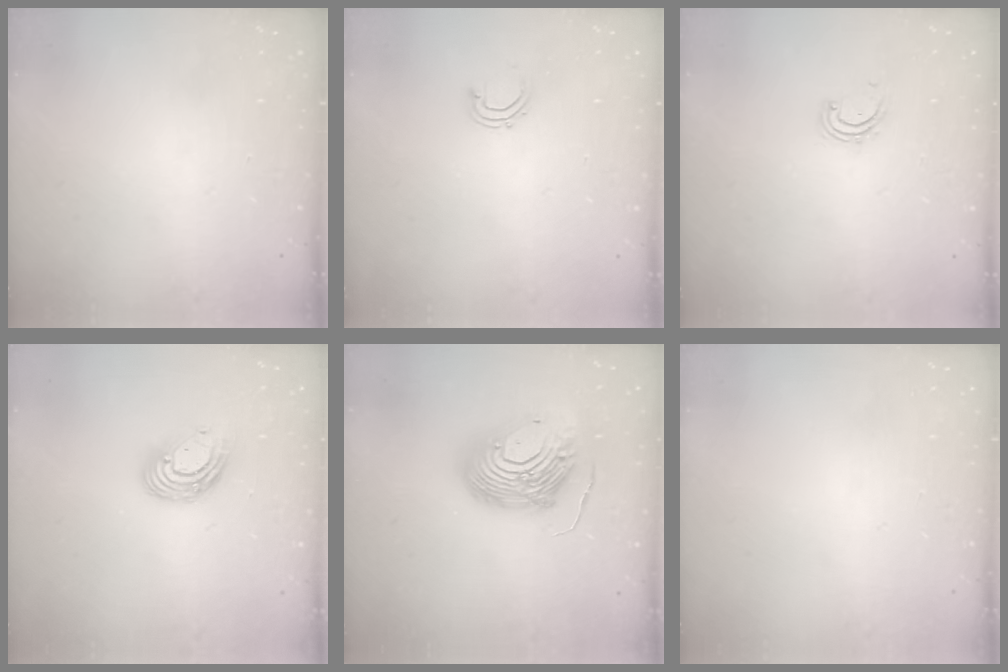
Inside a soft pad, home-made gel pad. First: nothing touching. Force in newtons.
{"total": 3.7, "press": 3.6, "slide": 0.8}
{"total": 2.6, "press": 2.6, "slide": 0.3}
{"total": 10.5, "press": 10.4, "slide": 1.1}
{"total": 18.0, "press": 17.9, "slide": 1.9}
{"total": 0.0}